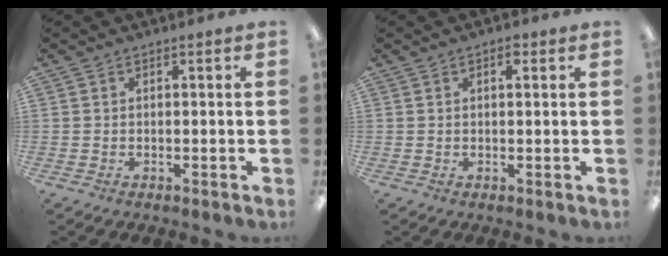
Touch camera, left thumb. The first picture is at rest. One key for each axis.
{"total": 1.8, "fx": 1.0, "fy": 0.8, "fz": 1.4, "tx": -0.013, "ty": -0.003, "tz": 0.012}